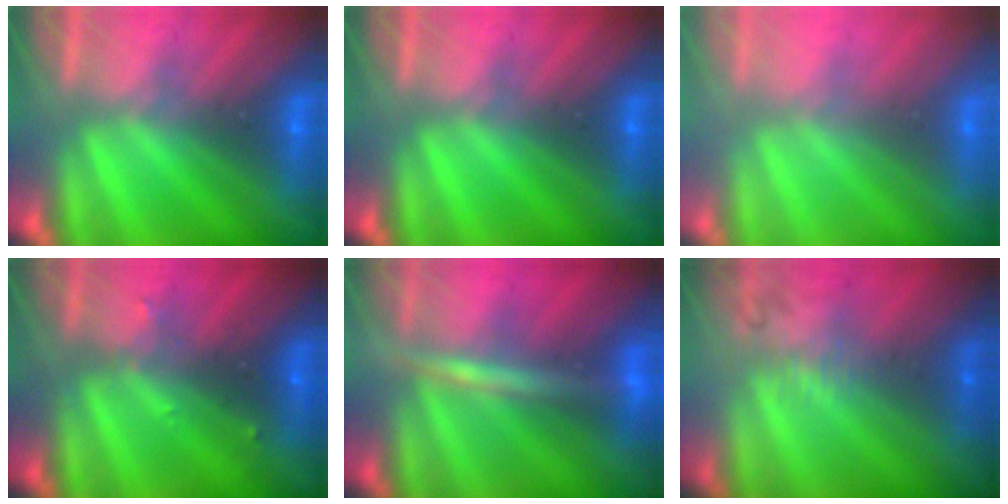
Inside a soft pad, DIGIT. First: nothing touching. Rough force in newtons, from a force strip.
{"total": 0.0}
{"total": 2.7}
{"total": 2.5}
{"total": 2.6}
{"total": 2.4}